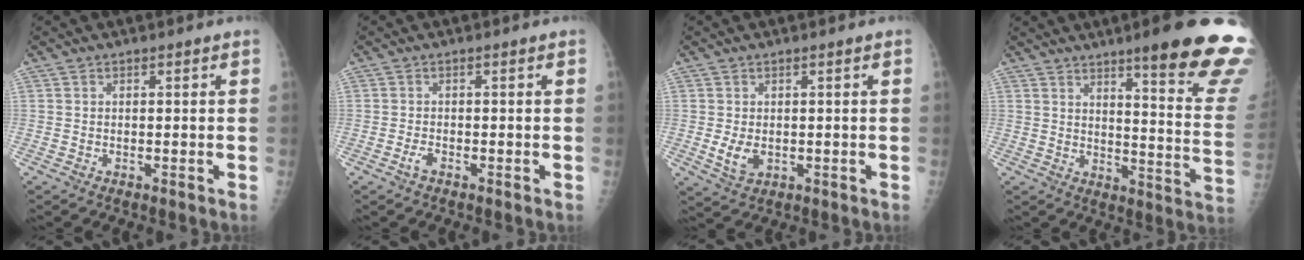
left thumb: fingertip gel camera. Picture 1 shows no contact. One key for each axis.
{"total": 1.1, "fx": -0.8, "fy": 0.4, "fz": 0.6, "tx": -0.009, "ty": 0.009, "tz": -0.016}
{"total": 3.5, "fx": -0.4, "fy": 2.3, "fz": 2.5, "tx": -0.036, "ty": -0.004, "tz": -0.001}
{"total": 22.7, "fx": 15.6, "fy": 2.6, "fz": 16.3, "tx": -0.180, "ty": -0.089, "tz": 0.199}